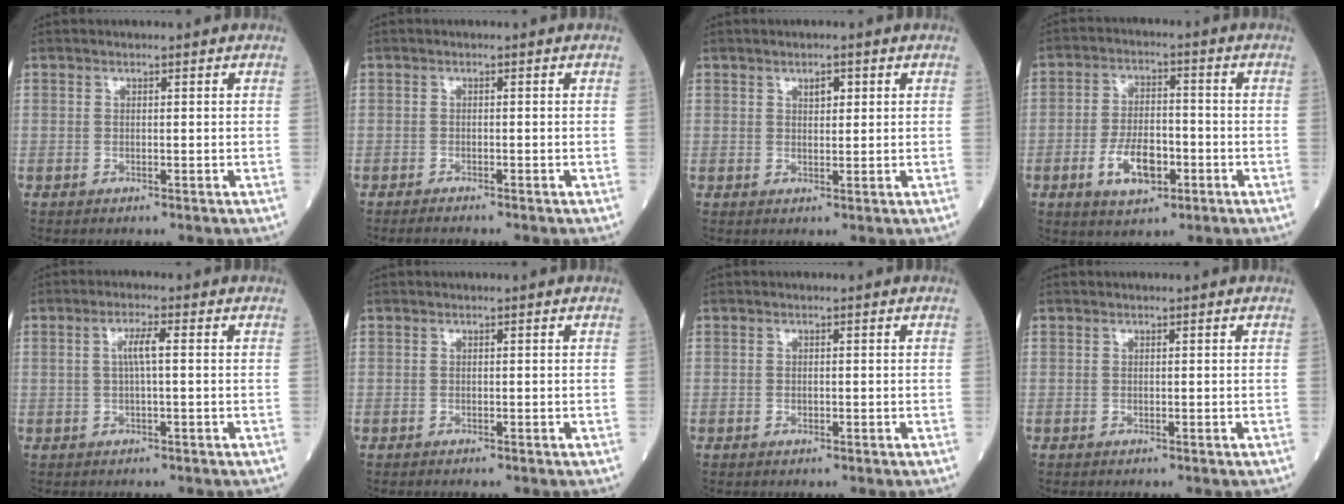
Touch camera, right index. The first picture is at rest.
{"total": 1.7, "force": [-1.6, -0.1, 0.6], "torque": [-0.012, -0.002, -0.025]}
{"total": 1.7, "force": [0.9, 0.8, 1.3], "torque": [-0.019, -0.001, 0.015]}
{"total": 8.1, "force": [-3.0, 3.8, 6.4], "torque": [-0.123, 0.004, -0.051]}
{"total": 3.1, "force": [0.3, 0.2, 3.1], "torque": [-0.061, 0.005, 0.007]}
{"total": 0.0}
{"total": 0.6, "force": [-0.2, 0.4, 0.5], "torque": [-0.010, 0.000, -0.004]}
{"total": 0.0}